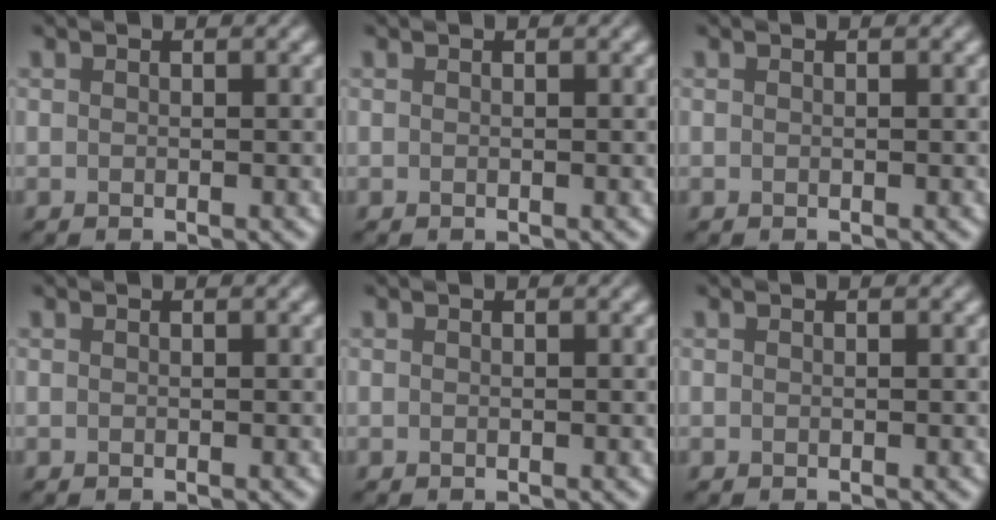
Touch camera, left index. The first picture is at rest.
{"total": 0.0}
{"total": 0.0}
{"total": 0.0}
{"total": 0.0}
{"total": 0.0}